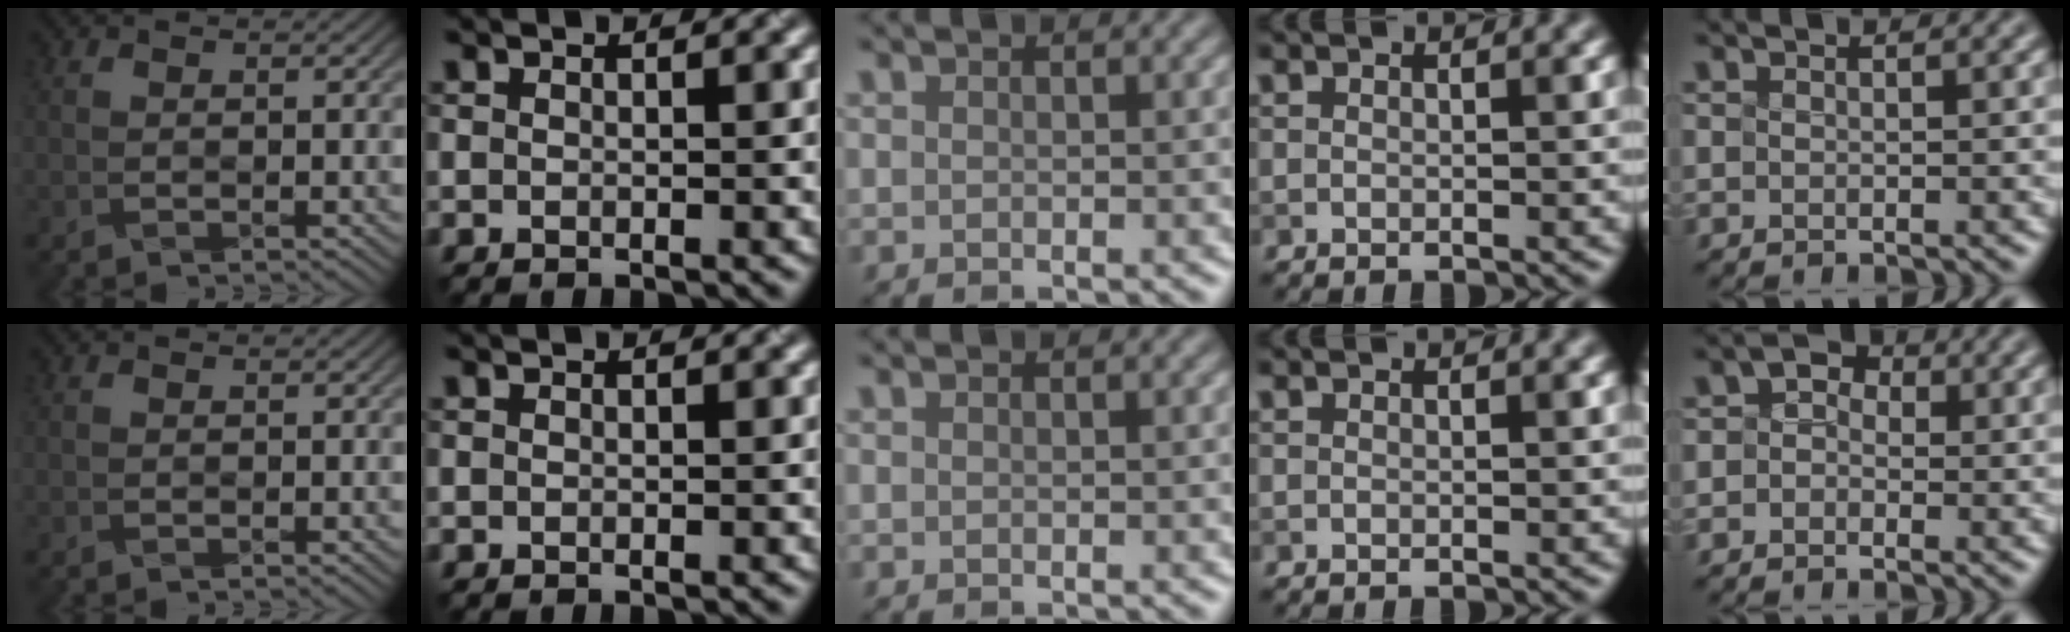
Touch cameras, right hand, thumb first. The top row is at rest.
{"little": {"total": 1.2, "force": [-0.3, 1.0, 0.6], "torque": [-0.007, 0.008, -0.004]}}